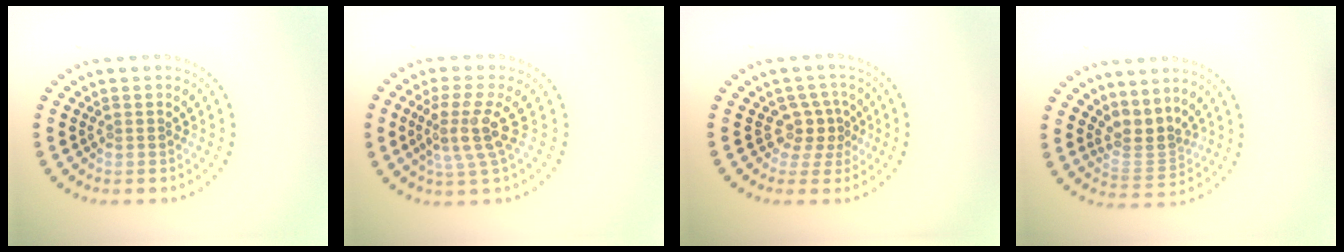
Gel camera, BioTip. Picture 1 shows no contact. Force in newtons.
{"total": 3.7, "press": 2.7, "slide": 2.6}
{"total": 2.5, "press": 1.7, "slide": 1.8}
{"total": 2.9, "press": 2.1, "slide": 2.0}